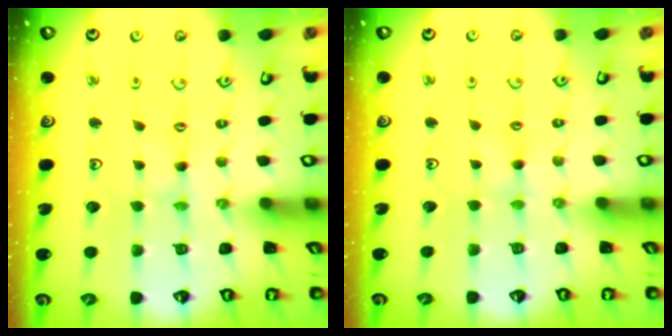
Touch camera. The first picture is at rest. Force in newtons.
{"total": 1.8, "press": 1.8, "slide": 0.4}